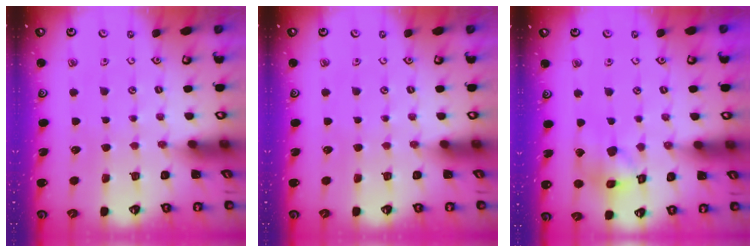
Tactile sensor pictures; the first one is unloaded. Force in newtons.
{"total": 0.0}
{"total": 13.1, "press": 13.0, "slide": 1.9}